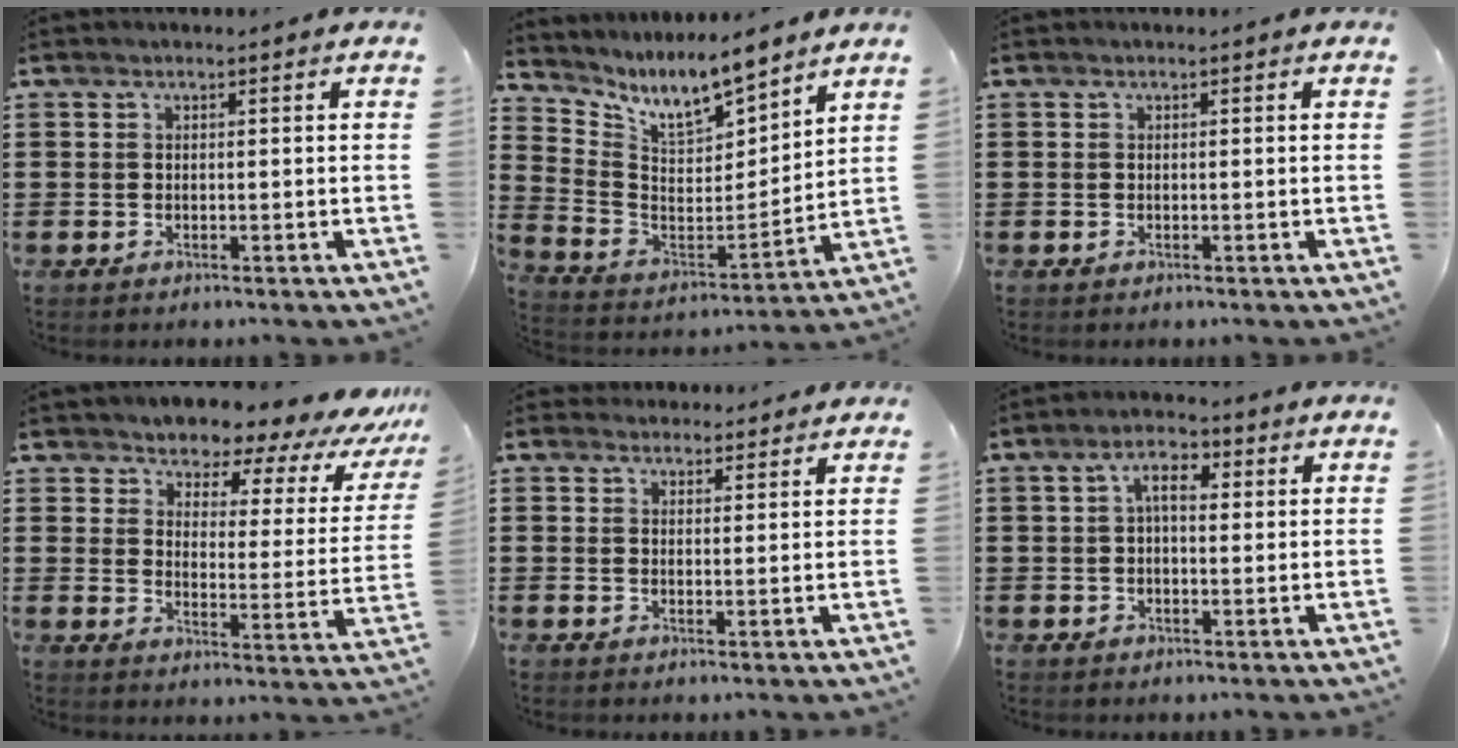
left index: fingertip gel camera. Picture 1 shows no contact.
{"total": 8.8, "force": [7.9, 1.9, 3.4], "torque": [-0.095, -0.052, 0.137]}
{"total": 0.0}
{"total": 5.1, "force": [4.6, 2.0, 1.2], "torque": [-0.046, -0.034, 0.074]}
{"total": 2.7, "force": [2.5, 0.9, 0.0], "torque": [0.000, -0.004, 0.048]}
{"total": 4.7, "force": [1.1, 2.5, 3.8], "torque": [-0.075, 0.011, 0.012]}